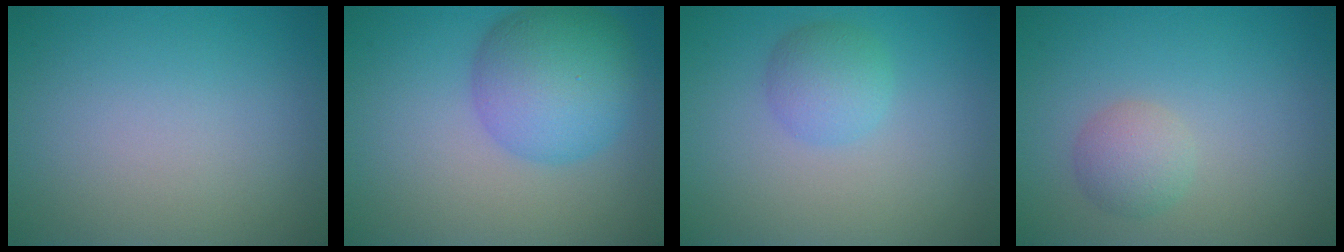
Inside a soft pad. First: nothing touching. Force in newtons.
{"total": 7.2, "press": 7.2, "slide": 0.2}
{"total": 2.6, "press": 2.6, "slide": 0.1}
{"total": 2.1, "press": 2.1, "slide": 0.1}